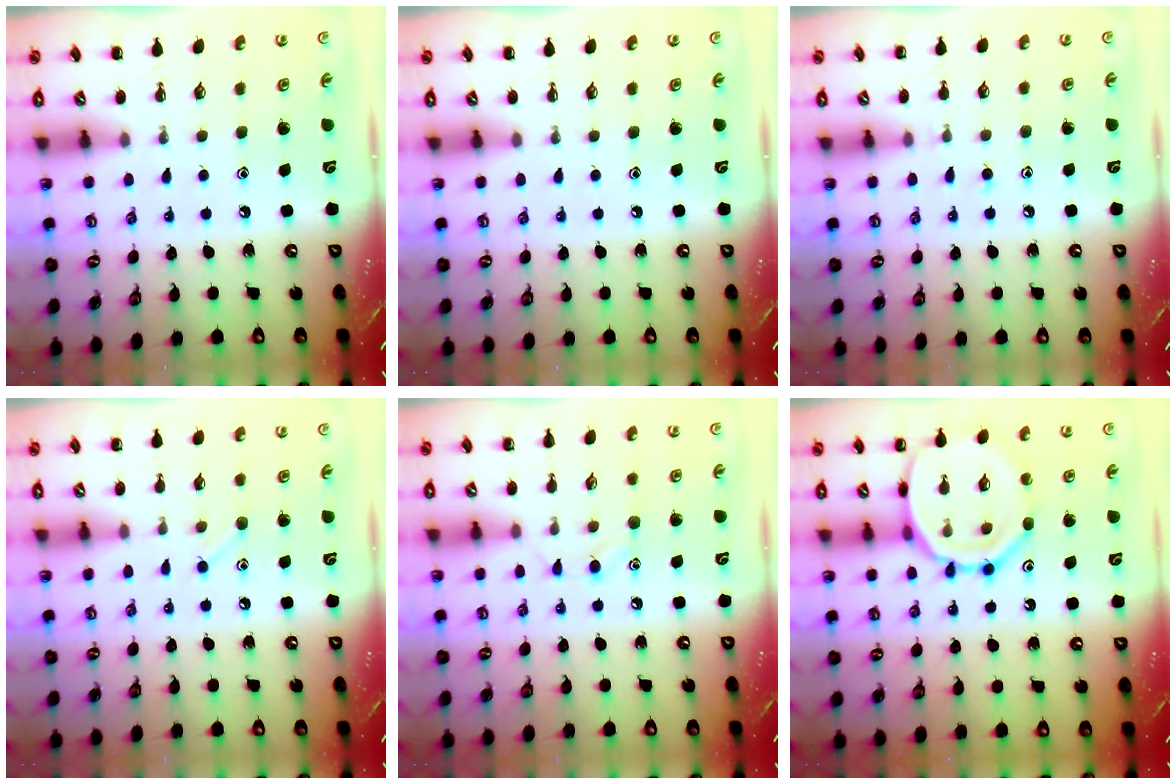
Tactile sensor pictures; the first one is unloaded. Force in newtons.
{"total": 0.0}
{"total": 5.1, "press": 4.8, "slide": 1.7}
{"total": 6.5, "press": 6.3, "slide": 1.7}
{"total": 6.6, "press": 6.4, "slide": 1.3}
{"total": 14.9, "press": 14.8, "slide": 0.9}